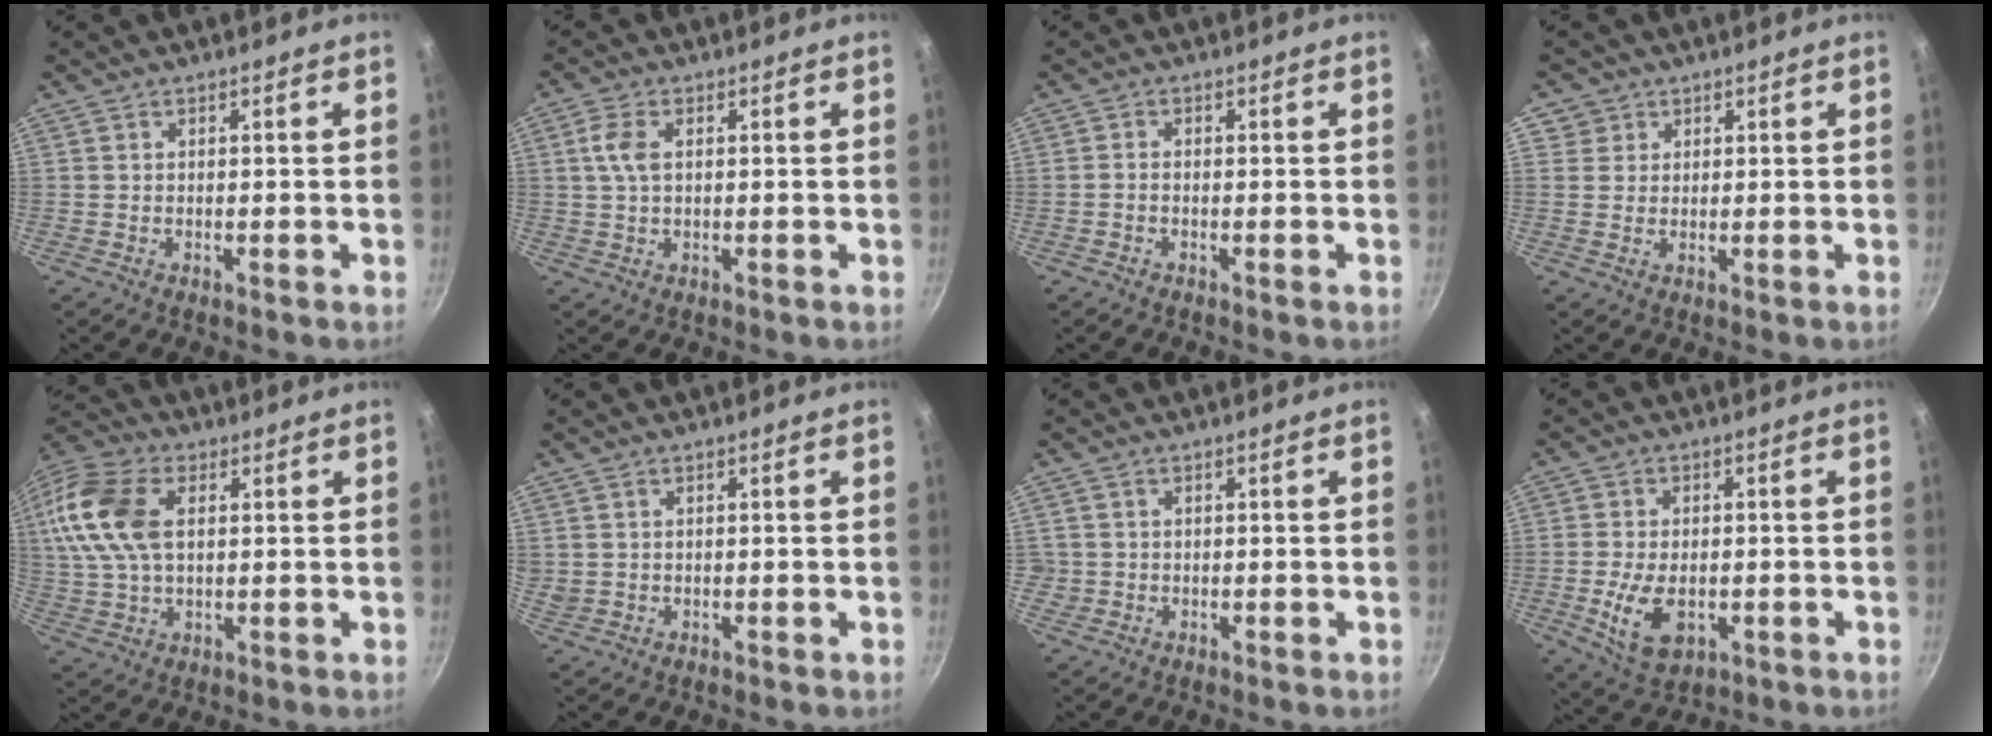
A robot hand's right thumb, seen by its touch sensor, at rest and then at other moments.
{"total": 4.2, "force": [0.8, 2.3, 3.4], "torque": [-0.075, 0.007, 0.013]}
{"total": 0.9, "force": [-0.6, 0.3, 0.6], "torque": [-0.017, 0.007, -0.017]}
{"total": 3.0, "force": [1.2, 2.8, 0.2], "torque": [0.026, 0.006, 0.016]}
{"total": 16.4, "force": [3.3, 10.2, 12.4], "torque": [-0.255, 0.018, 0.054]}
{"total": 1.0, "force": [0.3, 0.8, 0.4], "torque": [-0.012, 0.005, 0.013]}
{"total": 1.3, "force": [-0.2, 1.3, 0.1], "torque": [0.003, 0.006, 0.000]}
{"total": 9.0, "force": [-2.1, 5.4, 6.9], "torque": [-0.126, -0.001, -0.028]}